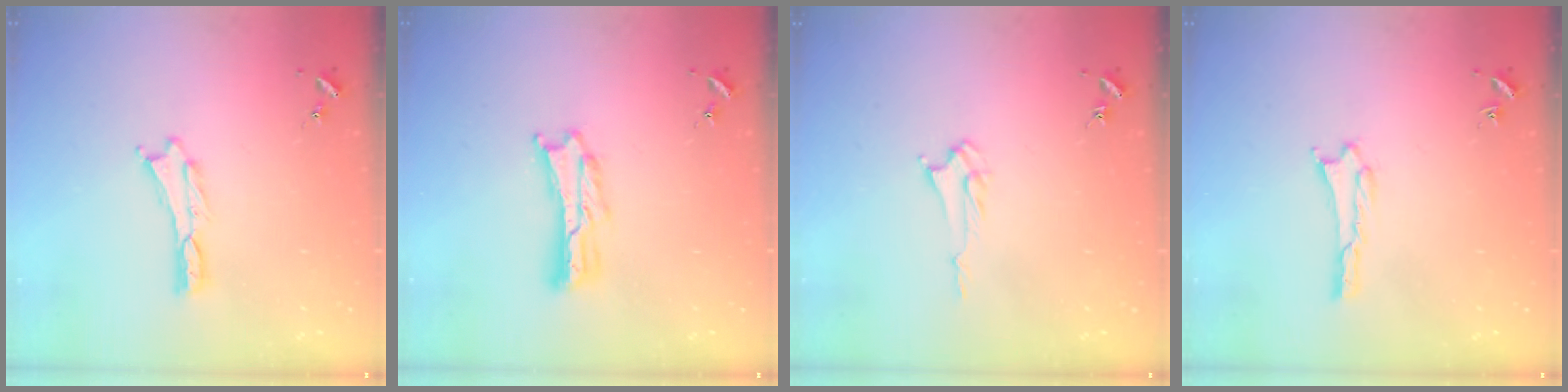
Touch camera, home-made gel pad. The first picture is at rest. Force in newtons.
{"total": 2.4, "press": 2.4, "slide": 0.3}
{"total": 2.4, "press": 2.4, "slide": 0.3}
{"total": 0.9, "press": 0.8, "slide": 0.1}